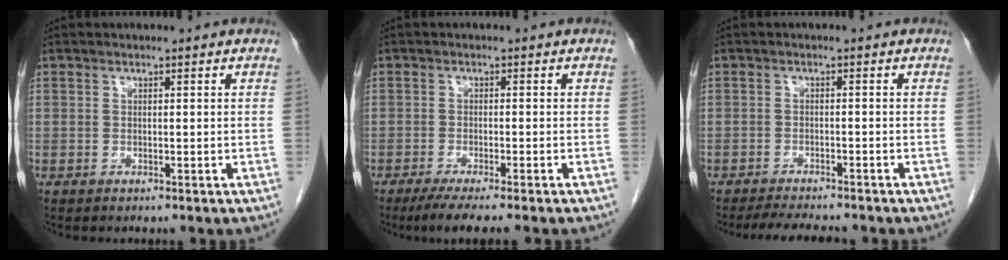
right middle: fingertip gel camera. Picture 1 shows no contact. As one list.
[{"total": 5.9, "force": [-4.6, -0.5, 3.6], "torque": [-0.050, -0.013, -0.072]}, {"total": 5.9, "force": [-5.4, 0.6, 2.4], "torque": [-0.037, -0.016, -0.083]}]